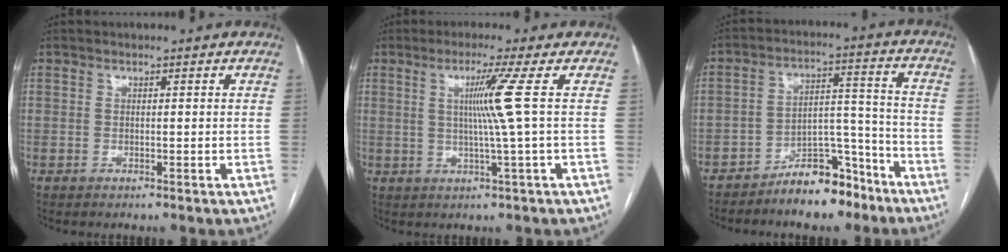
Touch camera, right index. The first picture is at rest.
{"total": 6.0, "force": [1.0, -2.5, 5.4], "torque": [-0.104, -0.004, 0.024]}
{"total": 9.5, "force": [-7.5, 4.0, 4.2], "torque": [-0.058, 0.035, -0.126]}